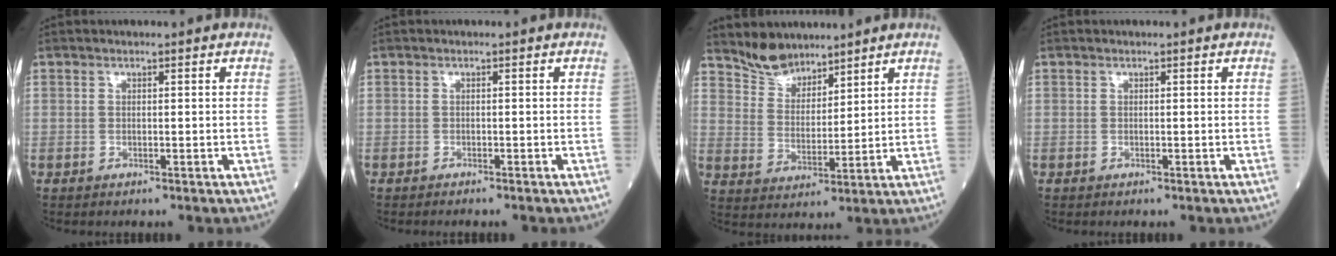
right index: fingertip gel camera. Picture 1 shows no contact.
{"total": 1.4, "force": [-1.3, 0.1, 0.6], "torque": [-0.010, -0.002, -0.014]}
{"total": 6.5, "force": [5.9, 2.5, 1.0], "torque": [-0.024, 0.003, 0.121]}
{"total": 0.0}